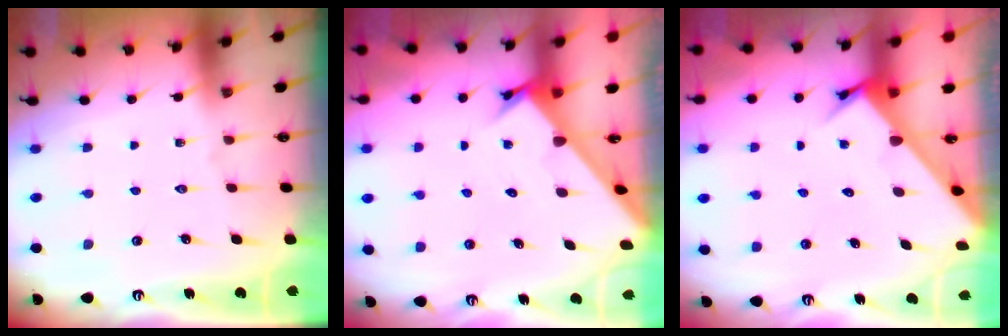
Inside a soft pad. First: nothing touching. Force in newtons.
{"total": 2.1, "press": 2.1, "slide": 0.2}
{"total": 3.5, "press": 3.5, "slide": 0.2}